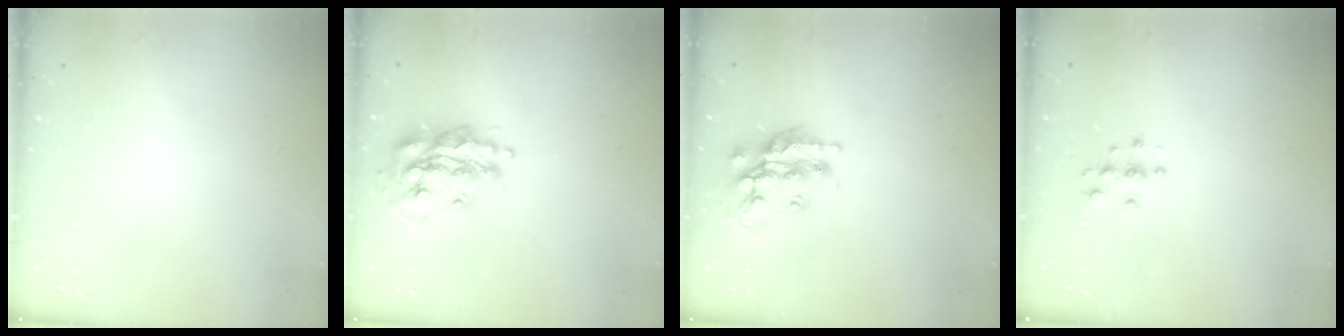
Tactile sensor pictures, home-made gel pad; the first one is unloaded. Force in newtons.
{"total": 17.0, "press": 16.9, "slide": 1.4}
{"total": 16.2, "press": 16.1, "slide": 1.2}
{"total": 3.9, "press": 3.9, "slide": 0.4}